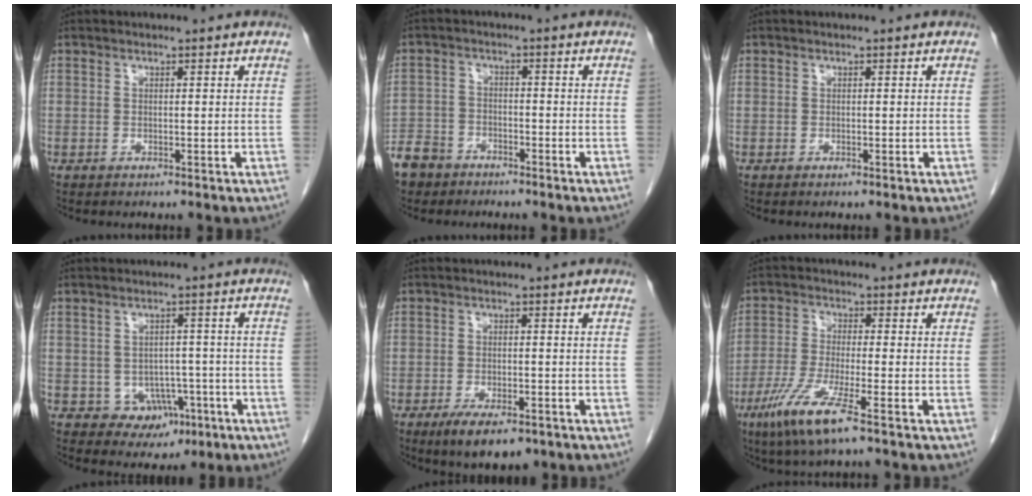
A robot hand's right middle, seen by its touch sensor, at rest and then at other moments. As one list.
[{"total": 8.0, "force": [-6.0, 5.1, 1.5], "torque": [-0.049, 0.002, -0.112]}, {"total": 0.0}, {"total": 5.8, "force": [-2.1, 5.0, 2.2], "torque": [-0.014, 0.014, -0.014]}, {"total": 7.0, "force": [-4.6, 2.4, 4.6], "torque": [-0.076, -0.011, -0.069]}, {"total": 8.3, "force": [-4.7, 0.1, 6.8], "torque": [-0.140, -0.023, -0.091]}]